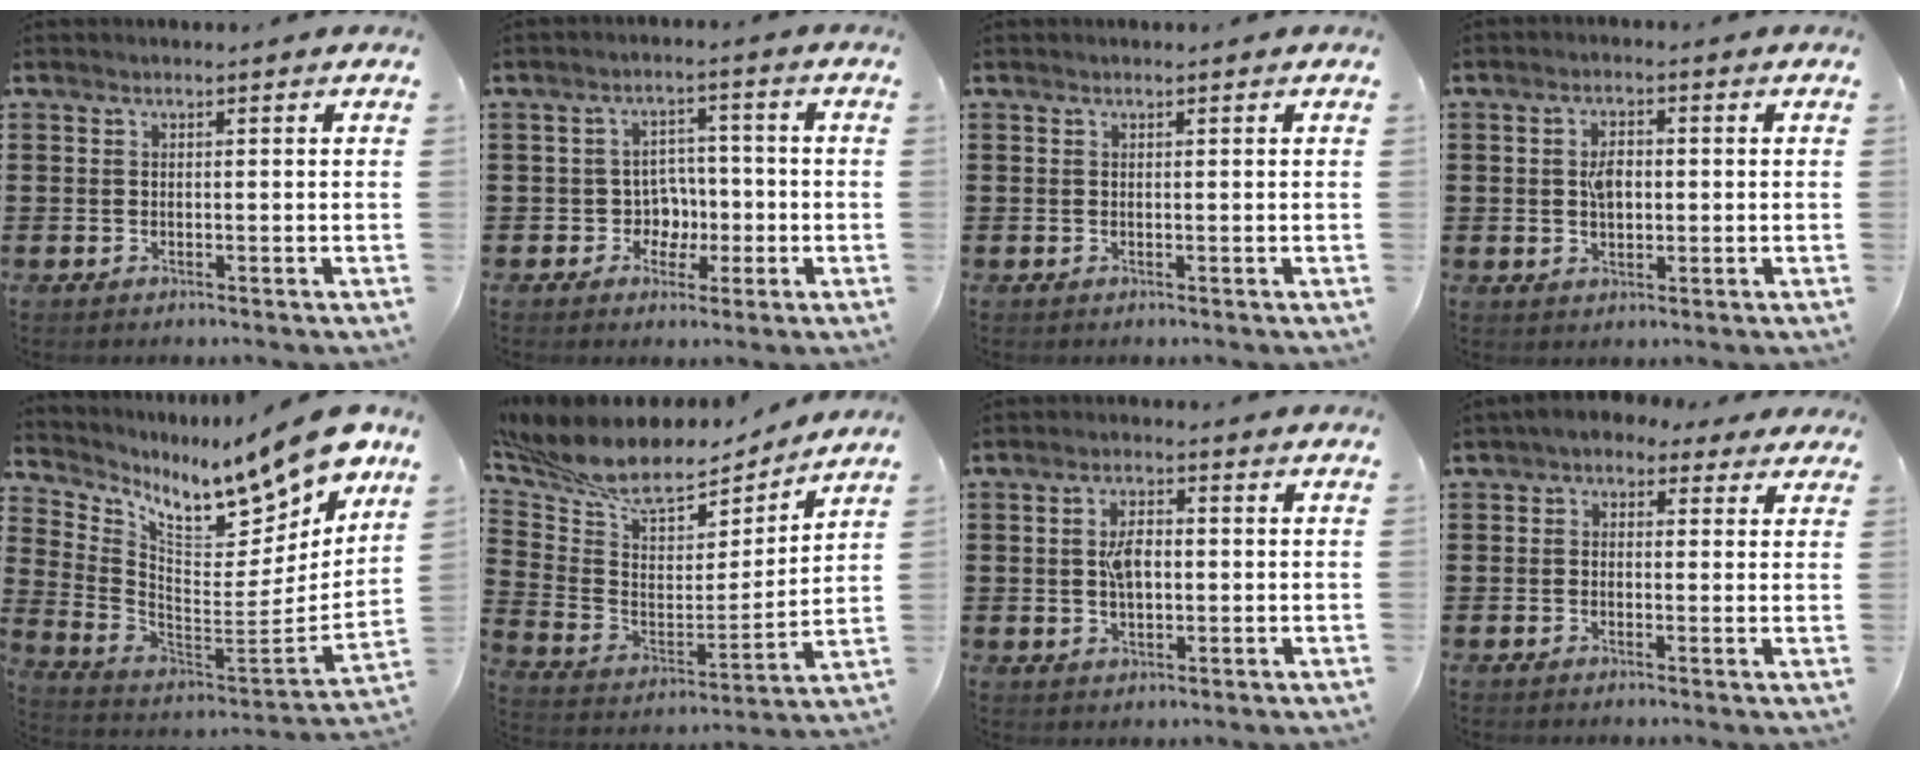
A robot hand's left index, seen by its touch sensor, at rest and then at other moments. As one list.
[{"total": 4.9, "force": [-1.0, 4.5, 1.7], "torque": [-0.040, 0.008, -0.021]}, {"total": 0.0}, {"total": 3.4, "force": [0.3, 1.8, 2.9], "torque": [-0.058, 0.008, 0.003]}, {"total": 13.2, "force": [9.9, 3.5, 7.9], "torque": [-0.141, -0.078, 0.161]}, {"total": 10.7, "force": [8.6, 4.0, 4.9], "torque": [-0.127, -0.055, 0.151]}, {"total": 4.0, "force": [0.3, 2.0, 3.4], "torque": [-0.061, 0.006, 0.002]}, {"total": 1.9, "force": [0.5, 1.6, 0.9], "torque": [-0.025, 0.008, 0.007]}]